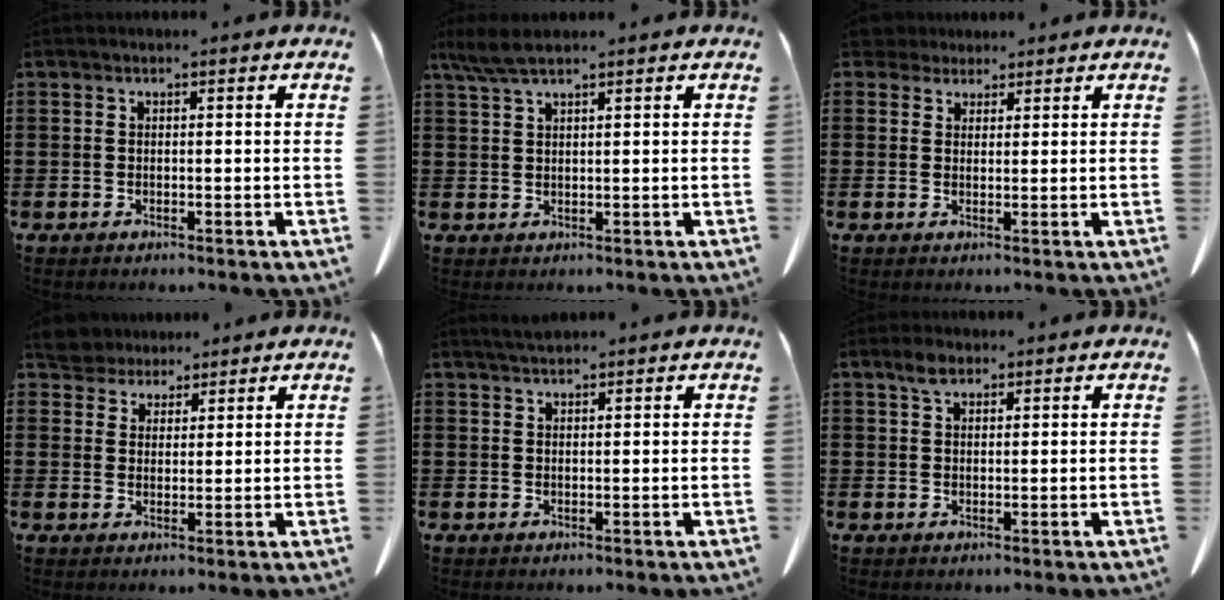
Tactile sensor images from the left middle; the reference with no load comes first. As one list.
[{"total": 3.6, "force": [2.6, 0.4, 2.5], "torque": [-0.053, 0.001, 0.049]}, {"total": 2.8, "force": [2.5, 1.2, 0.4], "torque": [-0.009, 0.003, 0.047]}, {"total": 4.6, "force": [4.3, 1.5, 0.3], "torque": [-0.024, -0.008, 0.082]}, {"total": 1.7, "force": [1.6, 0.3, 0.8], "torque": [-0.018, 0.001, 0.030]}, {"total": 2.5, "force": [1.6, 1.2, 1.5], "torque": [-0.034, 0.006, 0.030]}]